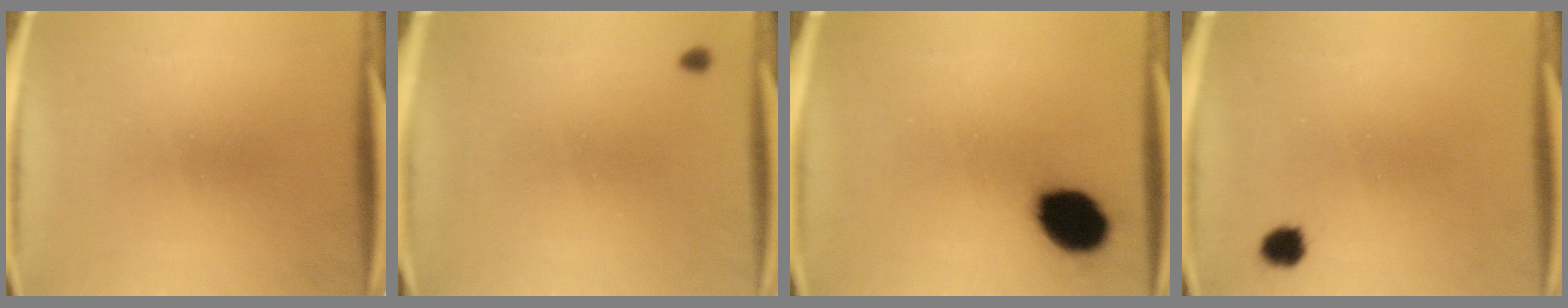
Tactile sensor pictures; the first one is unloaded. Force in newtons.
{"total": 0.8}
{"total": 12.4}
{"total": 2.8}